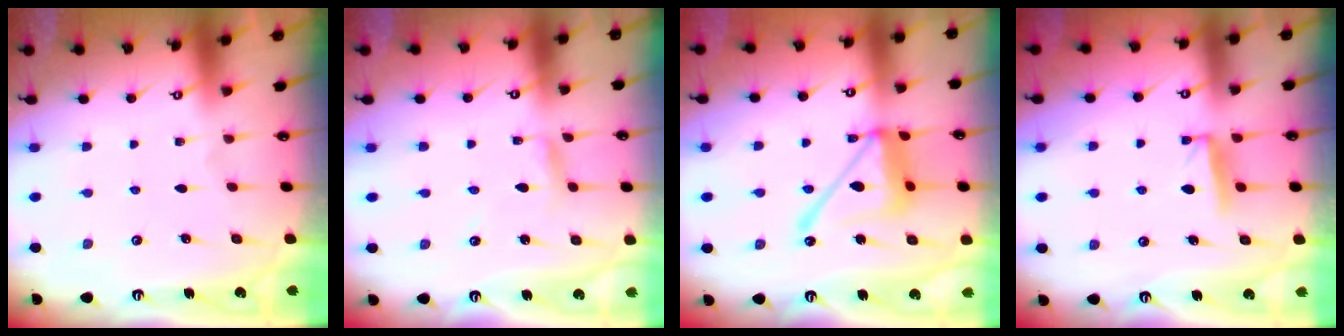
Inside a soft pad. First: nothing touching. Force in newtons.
{"total": 2.8, "press": 2.8, "slide": 0.1}
{"total": 16.0, "press": 16.0, "slide": 1.4}
{"total": 6.1, "press": 6.1, "slide": 0.6}